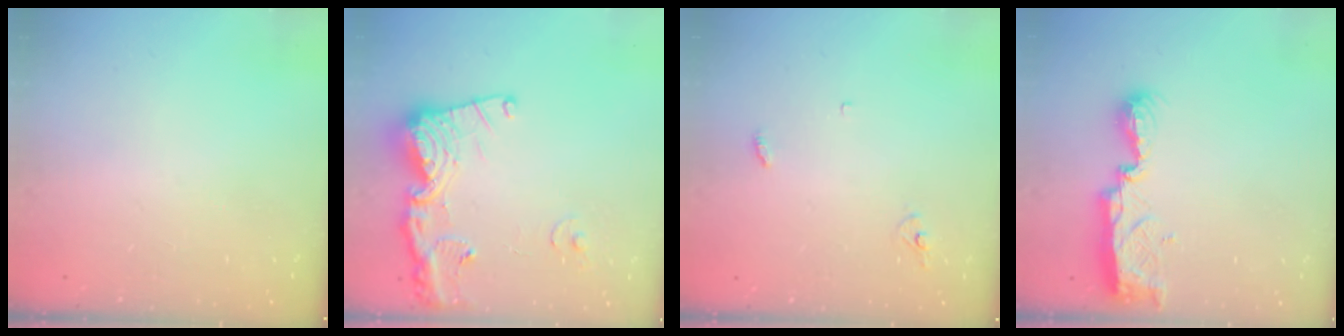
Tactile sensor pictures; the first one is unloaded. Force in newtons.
{"total": 17.6, "press": 17.5, "slide": 2.0}
{"total": 2.9, "press": 2.9, "slide": 0.2}
{"total": 7.7, "press": 7.6, "slide": 0.6}